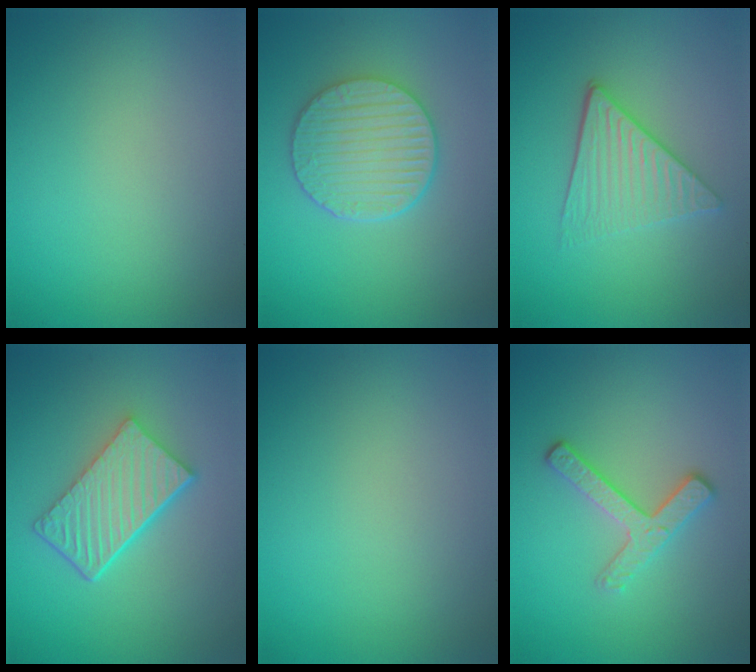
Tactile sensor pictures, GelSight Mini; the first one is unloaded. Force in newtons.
{"total": 5.6, "press": 4.5, "slide": 3.2}
{"total": 3.8, "press": 3.3, "slide": 2.0}
{"total": 5.8, "press": 4.3, "slide": 3.9}
{"total": 0.0}
{"total": 3.1, "press": 2.6, "slide": 1.7}